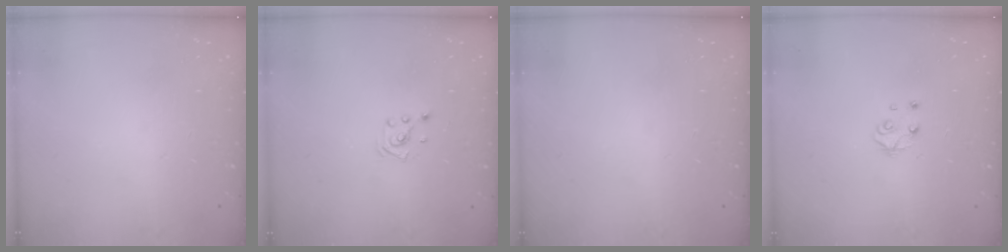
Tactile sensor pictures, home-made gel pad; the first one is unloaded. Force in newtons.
{"total": 2.0, "press": 2.0, "slide": 0.6}
{"total": 0.0}
{"total": 4.9, "press": 4.8, "slide": 0.6}